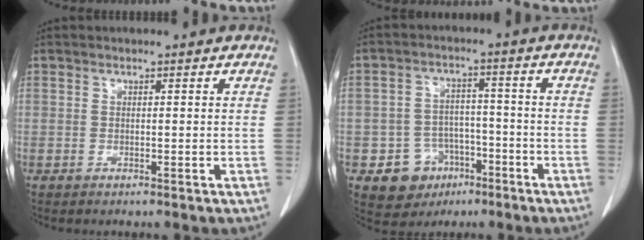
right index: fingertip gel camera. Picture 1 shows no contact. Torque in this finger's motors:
{"motor_torque": [-0.03, -0.14, -0.36, -0.21]}